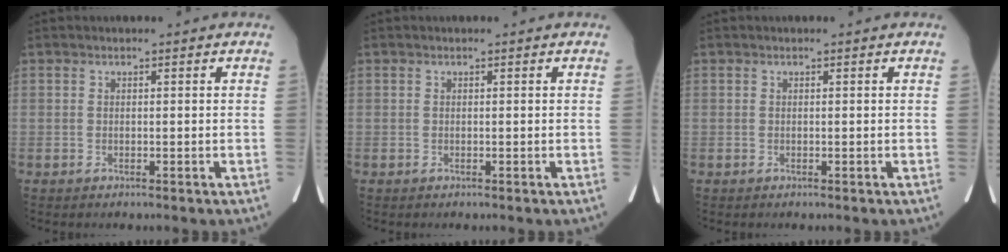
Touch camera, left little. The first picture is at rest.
{"total": 0.0}
{"total": 0.0}